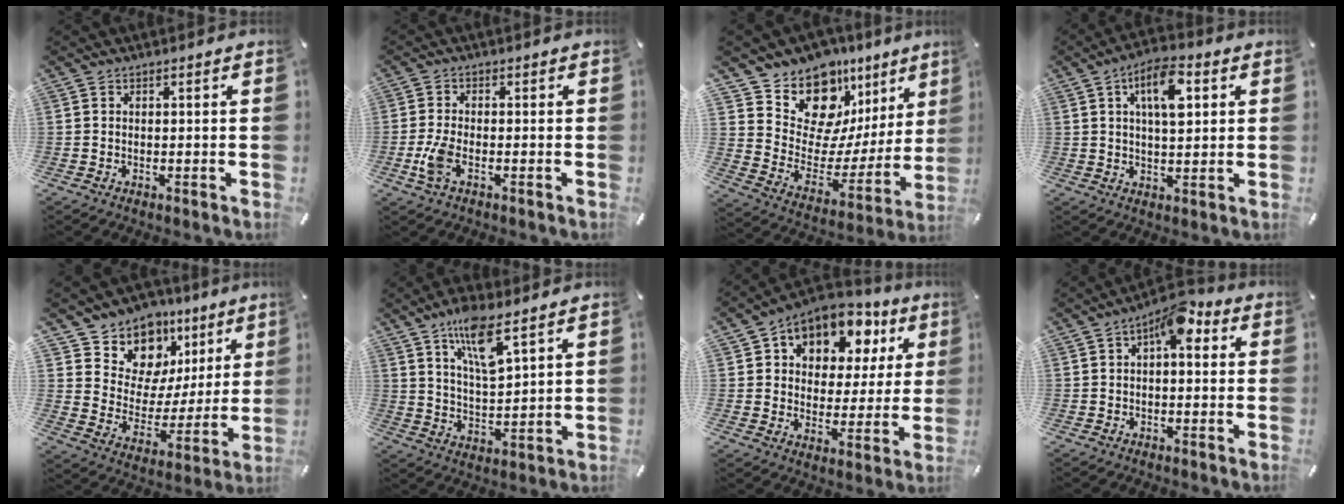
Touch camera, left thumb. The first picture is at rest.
{"total": 5.1, "force": [-1.6, 2.3, 4.2], "torque": [-0.095, 0.000, -0.031]}
{"total": 14.5, "force": [11.7, 7.9, 3.2], "torque": [-0.054, -0.130, 0.204]}
{"total": 9.8, "force": [3.4, 4.7, 7.9], "torque": [-0.127, -0.001, 0.055]}
{"total": 11.4, "force": [8.7, 7.3, 0.9], "torque": [-0.025, -0.094, 0.158]}
{"total": 10.7, "force": [7.4, 2.9, 7.2], "torque": [-0.135, -0.031, 0.129]}
{"total": 12.0, "force": [6.4, 8.8, 5.3], "torque": [-0.075, -0.043, 0.113]}
{"total": 8.4, "force": [3.2, 4.1, 6.6], "torque": [-0.091, -0.013, 0.049]}